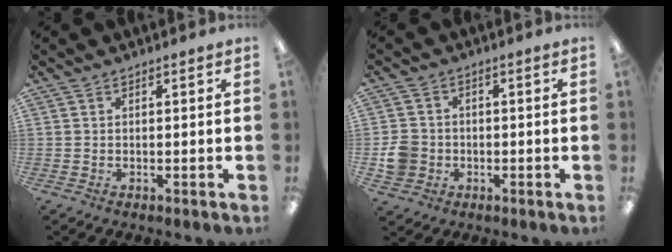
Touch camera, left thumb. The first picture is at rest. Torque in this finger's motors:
{"motor_torque": [-0.06, 0.13, 0.08, -0.09, 0.00]}